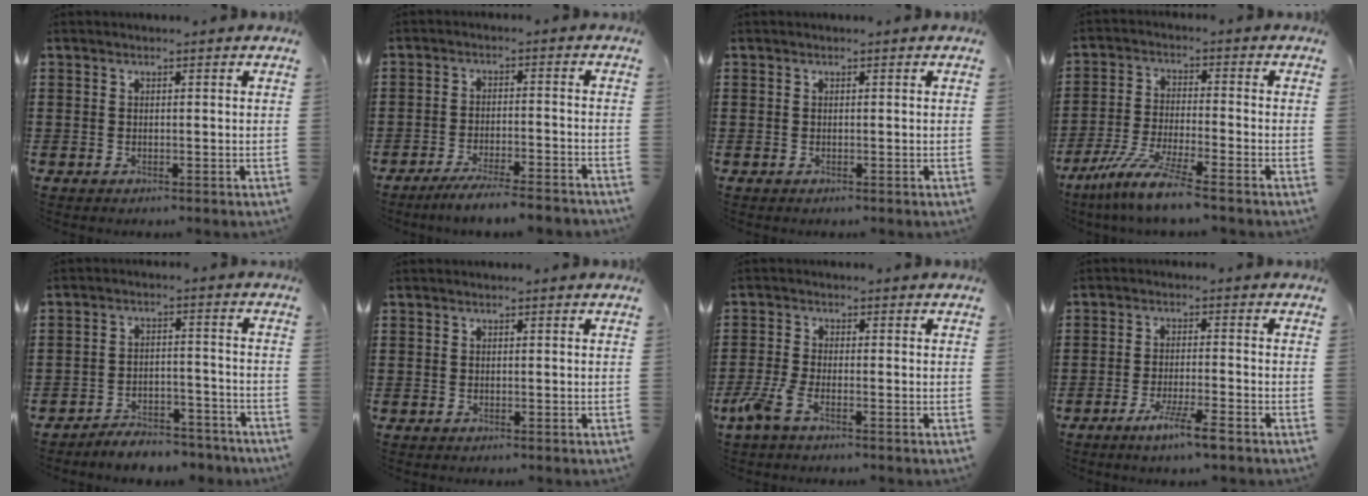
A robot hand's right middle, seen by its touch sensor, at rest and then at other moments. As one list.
[{"total": 4.6, "force": [-4.2, -0.1, 1.8], "torque": [-0.035, -0.008, -0.082]}, {"total": 0.0}, {"total": 7.8, "force": [-6.3, -0.3, 4.5], "torque": [-0.096, -0.015, -0.123]}, {"total": 4.6, "force": [-4.6, 0.6, 0.3], "torque": [-0.008, 0.010, -0.095]}, {"total": 0.0}, {"total": 3.9, "force": [-2.3, 0.8, 3.1], "torque": [-0.084, -0.012, -0.048]}, {"total": 5.1, "force": [-3.5, 0.1, 3.7], "torque": [-0.064, -0.007, -0.060]}]